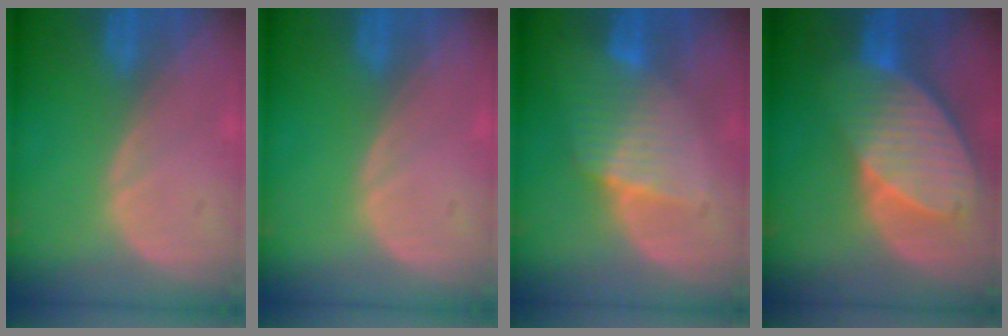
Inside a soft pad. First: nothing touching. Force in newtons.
{"total": 0.0}
{"total": 6.5, "press": 5.7, "slide": 3.2}
{"total": 10.2, "press": 8.8, "slide": 5.0}